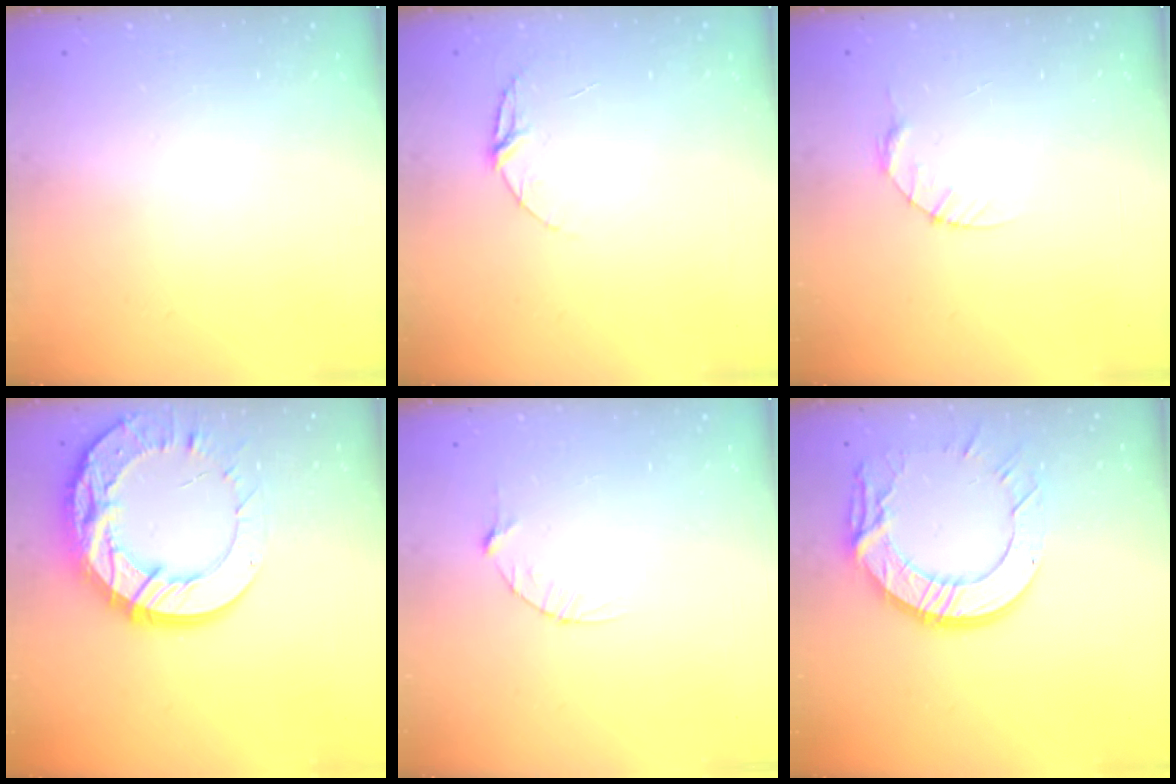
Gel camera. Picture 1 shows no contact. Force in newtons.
{"total": 5.3, "press": 5.3, "slide": 0.5}
{"total": 3.9, "press": 3.8, "slide": 0.5}
{"total": 25.1, "press": 25.0, "slide": 2.3}
{"total": 4.4, "press": 4.4, "slide": 0.6}
{"total": 15.0, "press": 14.9, "slide": 1.5}